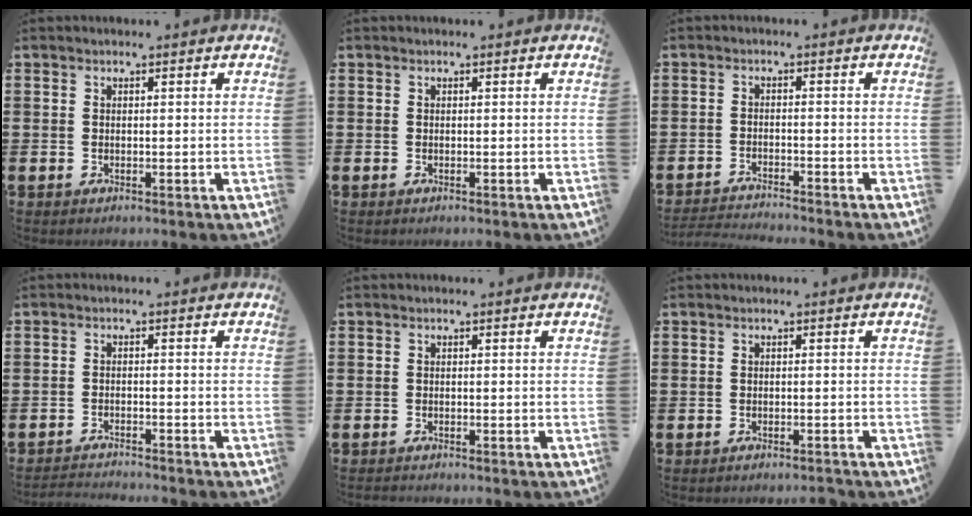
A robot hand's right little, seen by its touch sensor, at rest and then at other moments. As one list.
[{"total": 0.0}, {"total": 2.1, "force": [-2.1, -0.2, 0.2], "torque": [-0.004, 0.003, -0.043]}, {"total": 1.7, "force": [-1.7, -0.2, 0.0], "torque": [-0.002, 0.002, -0.035]}, {"total": 0.5, "force": [-0.5, 0.0, 0.0], "torque": [0.000, -0.003, -0.010]}, {"total": 0.8, "force": [-0.7, 0.0, 0.3], "torque": [-0.005, -0.003, -0.014]}]